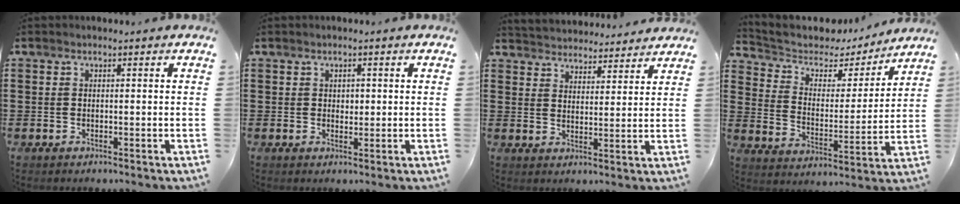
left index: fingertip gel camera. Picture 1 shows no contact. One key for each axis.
{"total": 1.2, "fx": 0.5, "fy": 0.9, "fz": 0.5, "tx": -0.012, "ty": 0.006, "tz": 0.008}
{"total": 3.8, "fx": 3.7, "fy": 0.3, "fz": -0.7, "tx": -0.004, "ty": -0.023, "tz": 0.066}
{"total": 4.8, "fx": 3.8, "fy": 2.8, "fz": 0.9, "tx": -0.049, "ty": -0.025, "tz": 0.059}